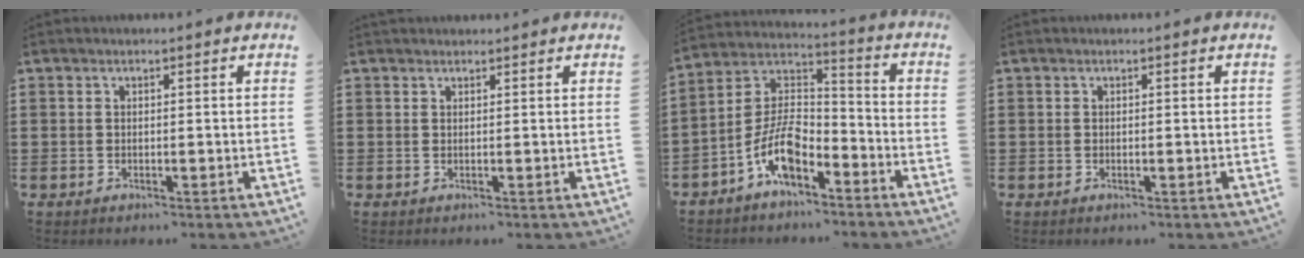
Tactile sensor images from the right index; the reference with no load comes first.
{"total": 0.7, "force": [0.6, 0.1, -0.1], "torque": [0.002, 0.001, 0.012]}
{"total": 9.4, "force": [-5.9, 3.9, 6.3], "torque": [-0.140, -0.001, -0.115]}
{"total": 0.0}